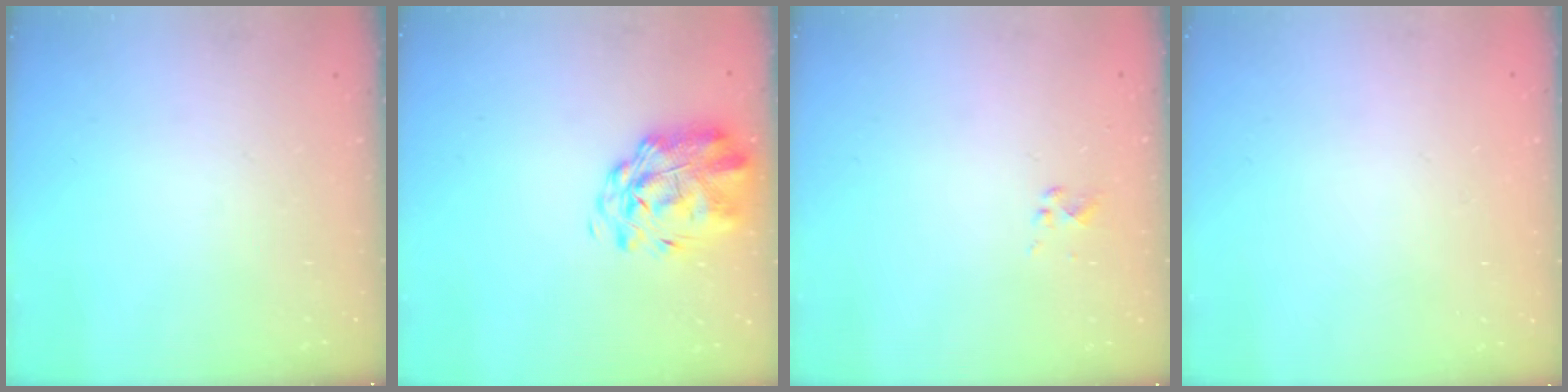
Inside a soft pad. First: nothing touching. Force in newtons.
{"total": 3.2, "press": 2.8, "slide": 1.6}
{"total": 0.9, "press": 0.8, "slide": 0.3}
{"total": 1.9, "press": 1.9, "slide": 0.2}